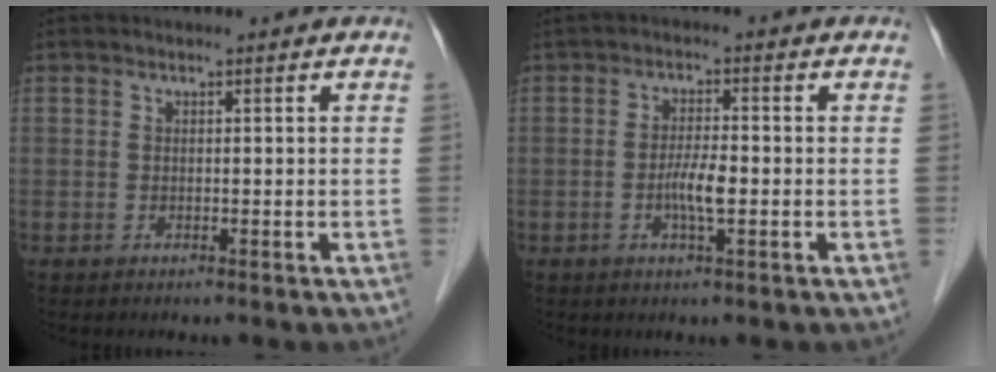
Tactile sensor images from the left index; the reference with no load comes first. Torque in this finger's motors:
{"motor_torque": [0.64, 0.53, 0.20, 0.03]}